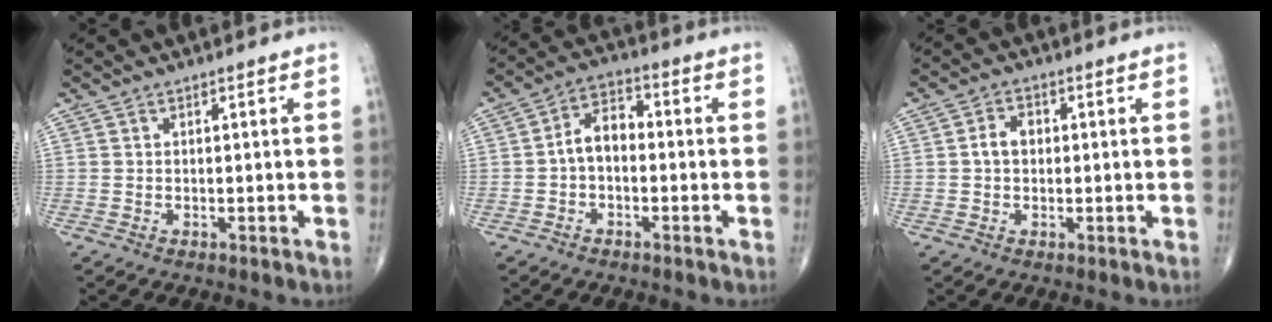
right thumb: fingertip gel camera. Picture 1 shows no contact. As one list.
[{"total": 6.2, "force": [-0.7, 3.9, 4.8], "torque": [-0.072, 0.026, -0.026]}, {"total": 3.6, "force": [0.1, 2.6, 2.4], "torque": [-0.041, 0.013, -0.002]}]